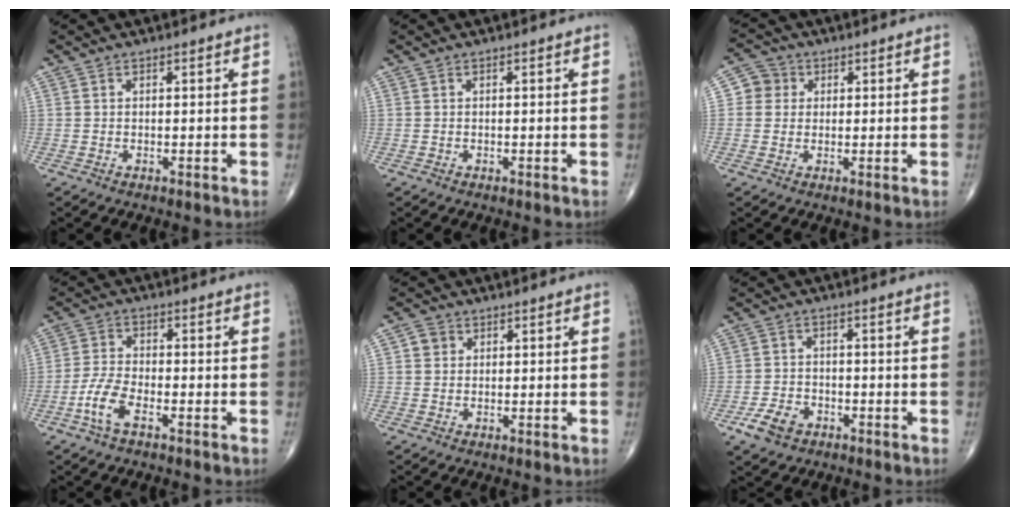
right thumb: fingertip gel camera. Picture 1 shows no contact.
{"total": 0.0}
{"total": 4.3, "force": [0.7, 4.1, 0.8], "torque": [0.012, 0.005, 0.005]}
{"total": 6.2, "force": [-3.1, 2.5, 4.7], "torque": [-0.106, 0.018, -0.063]}
{"total": 2.4, "force": [0.6, 2.2, 0.7], "torque": [-0.001, -0.001, 0.007]}
{"total": 5.4, "force": [-3.0, 3.6, 2.7], "torque": [-0.045, 0.015, -0.052]}